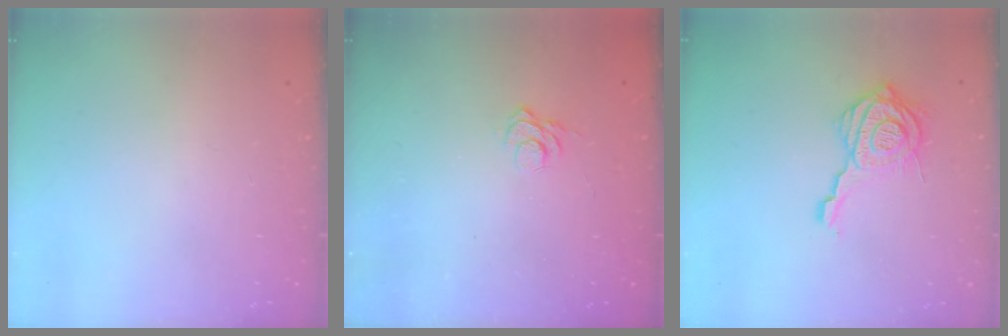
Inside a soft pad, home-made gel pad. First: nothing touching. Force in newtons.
{"total": 2.6, "press": 2.3, "slide": 1.1}
{"total": 15.0, "press": 14.9, "slide": 1.3}